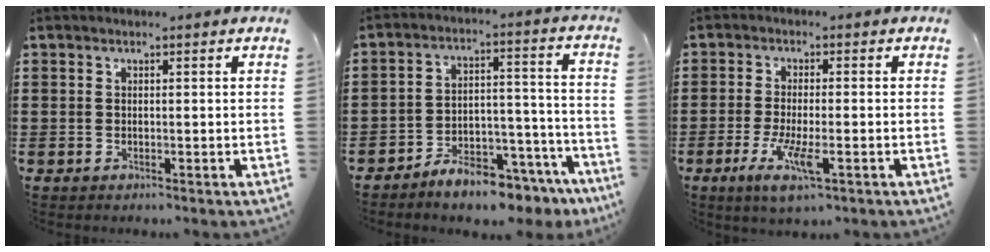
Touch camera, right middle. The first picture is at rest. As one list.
[{"total": 7.3, "force": [-6.9, 1.6, 2.0], "torque": [-0.024, 0.025, -0.126]}, {"total": 6.3, "force": [-2.5, 1.3, 5.6], "torque": [-0.124, -0.019, -0.046]}]